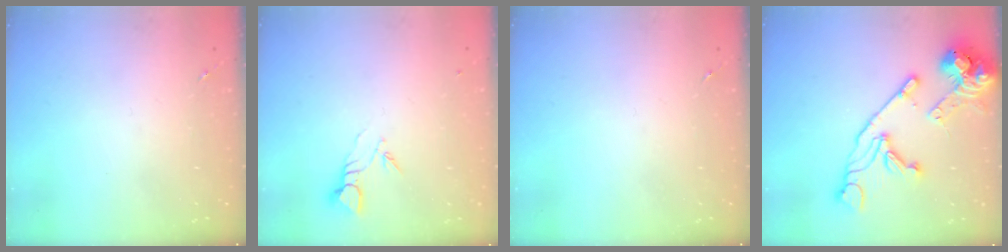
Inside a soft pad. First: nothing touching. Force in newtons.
{"total": 3.9, "press": 3.9, "slide": 0.2}
{"total": 0.0}
{"total": 18.4, "press": 18.2, "slide": 2.3}